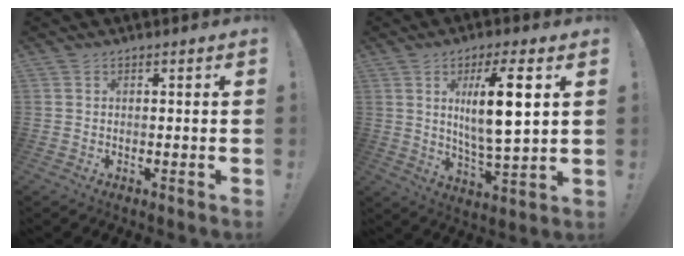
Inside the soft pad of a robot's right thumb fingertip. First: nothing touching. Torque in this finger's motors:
{"motor_torque": [-0.12, 0.98, 0.81, 0.62, 0.17]}